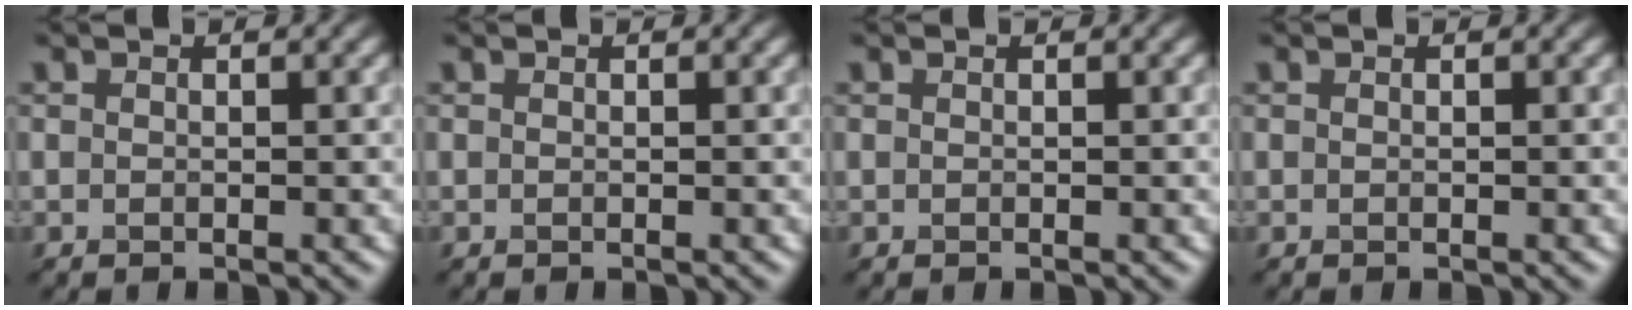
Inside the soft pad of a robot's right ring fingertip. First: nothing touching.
{"total": 0.0}
{"total": 0.0}
{"total": 0.0}